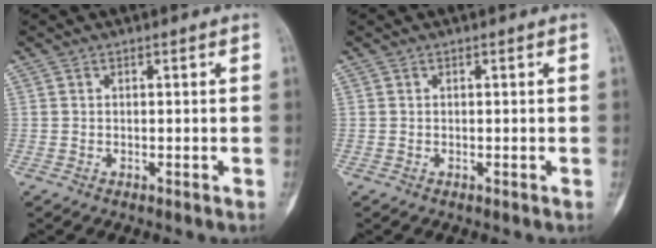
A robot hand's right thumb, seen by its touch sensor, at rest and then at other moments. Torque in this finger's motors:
{"motor_torque": [0.12, -0.21, 0.24, -0.11, -0.01]}